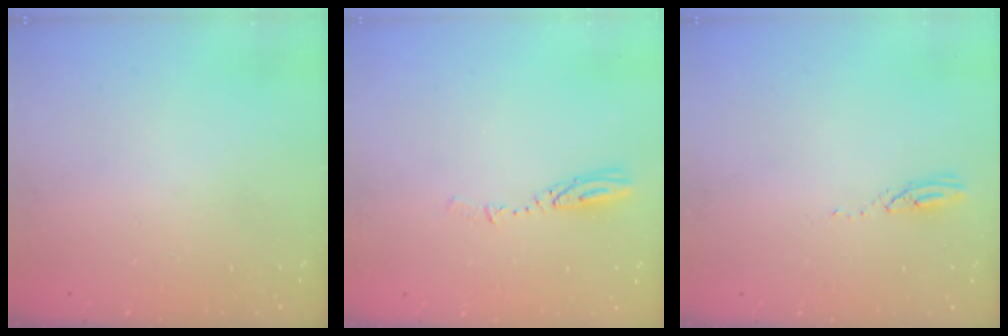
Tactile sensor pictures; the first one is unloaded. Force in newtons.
{"total": 3.7, "press": 3.7, "slide": 0.4}
{"total": 3.0, "press": 3.0, "slide": 0.1}